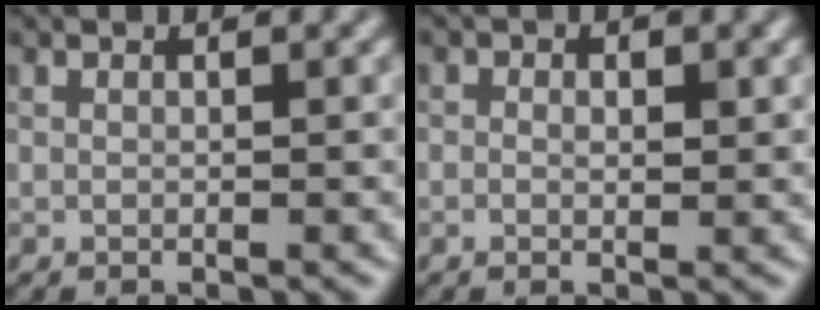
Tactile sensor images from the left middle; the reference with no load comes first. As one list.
[{"total": 0.9, "force": [-0.8, -0.3, 0.0], "torque": [0.007, -0.013, -0.003]}]